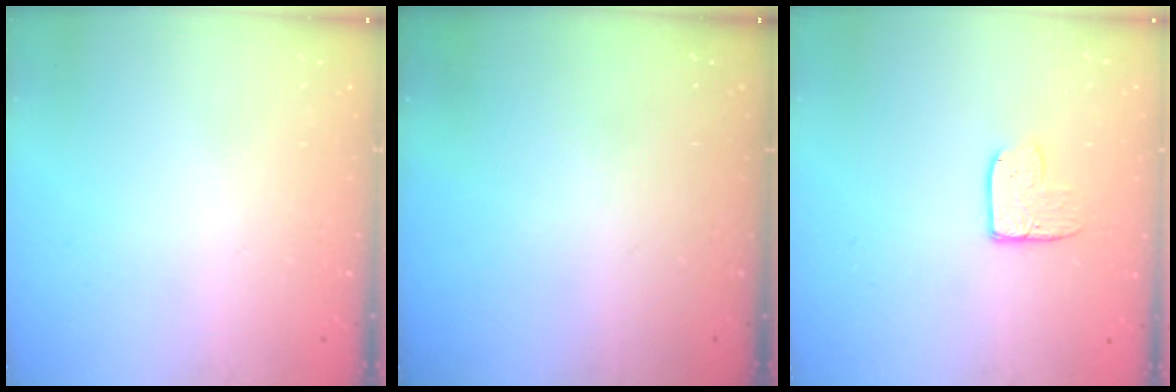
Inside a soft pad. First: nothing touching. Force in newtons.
{"total": 0.0}
{"total": 7.9, "press": 7.9, "slide": 0.6}